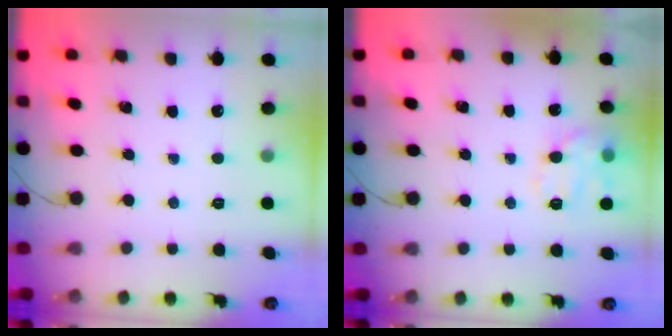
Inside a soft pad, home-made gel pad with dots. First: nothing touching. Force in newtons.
{"total": 11.0, "press": 11.0, "slide": 0.4}